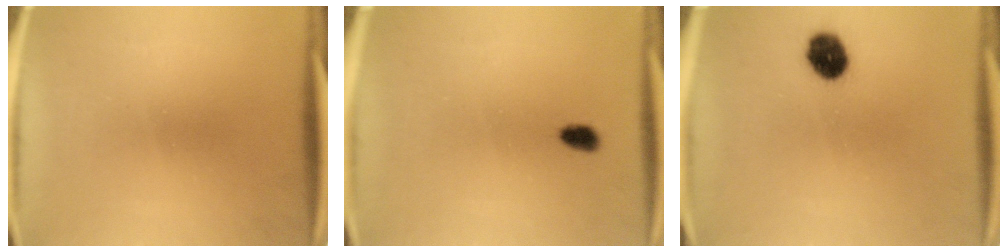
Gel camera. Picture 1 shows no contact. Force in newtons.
{"total": 2.2}
{"total": 6.9}